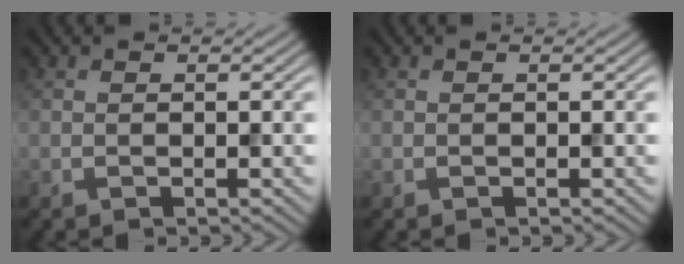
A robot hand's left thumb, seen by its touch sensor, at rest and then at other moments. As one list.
[{"total": 0.0}]